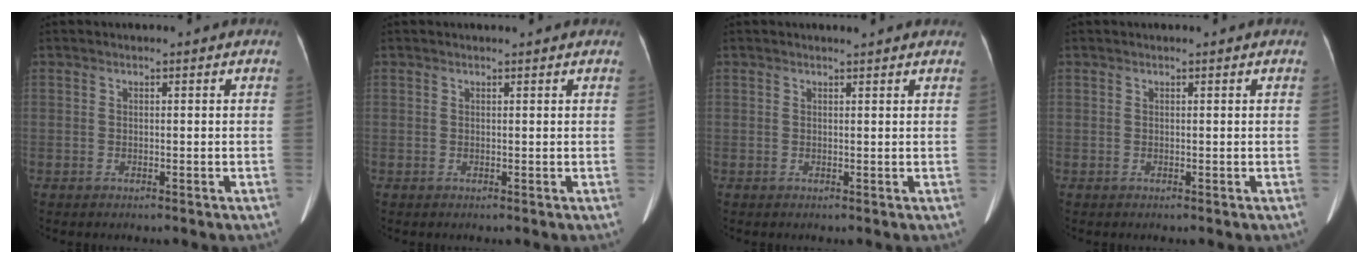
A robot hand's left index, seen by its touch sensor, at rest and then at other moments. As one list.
[{"total": 2.7, "force": [2.5, 0.2, 1.0], "torque": [-0.012, 0.016, 0.028]}, {"total": 3.6, "force": [3.3, 0.2, 1.4], "torque": [-0.020, 0.013, 0.035]}, {"total": 1.0, "force": [0.9, -0.1, 0.4], "torque": [-0.007, 0.014, 0.016]}]